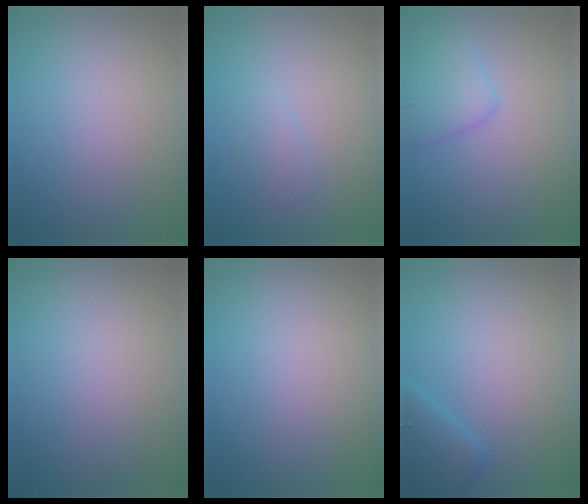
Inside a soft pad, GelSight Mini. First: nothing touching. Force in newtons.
{"total": 1.0, "press": 1.0, "slide": 0.0}
{"total": 2.6, "press": 2.6, "slide": 0.2}
{"total": 0.0}
{"total": 0.0}
{"total": 2.7, "press": 2.7, "slide": 0.2}